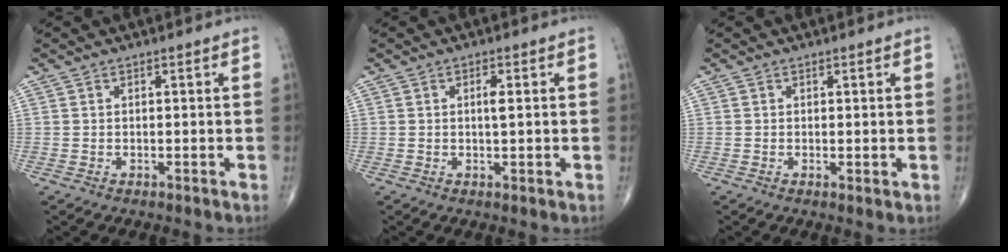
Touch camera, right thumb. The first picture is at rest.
{"total": 2.0, "force": [0.3, 0.4, 2.0], "torque": [-0.034, -0.002, 0.004]}
{"total": 0.6, "force": [0.0, 0.1, 0.6], "torque": [-0.009, -0.004, -0.002]}